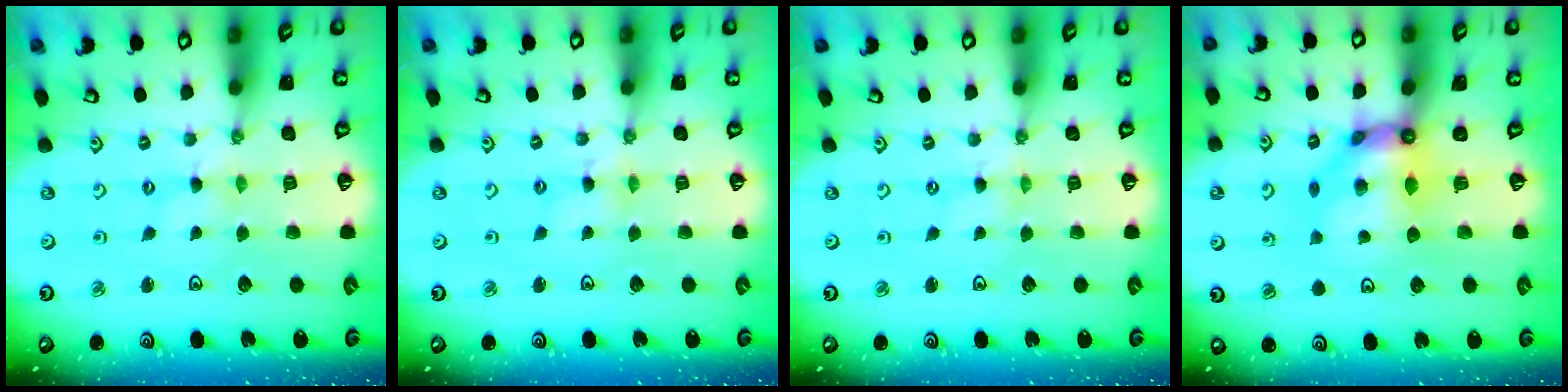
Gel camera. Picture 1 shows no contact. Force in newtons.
{"total": 2.3, "press": 2.3, "slide": 0.3}
{"total": 0.0}
{"total": 10.3, "press": 10.2, "slide": 1.3}